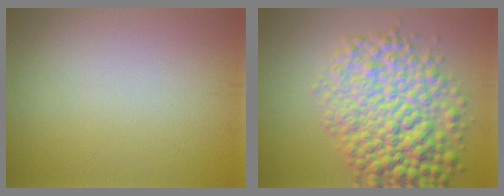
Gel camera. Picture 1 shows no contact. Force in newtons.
{"total": 9.1, "press": 9.1, "slide": 0.2}